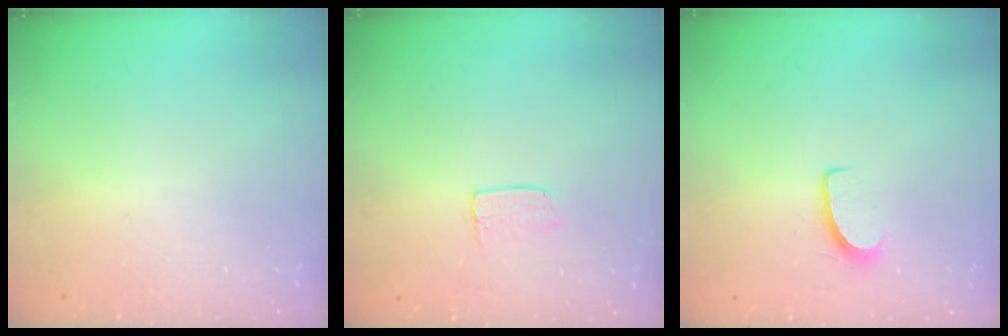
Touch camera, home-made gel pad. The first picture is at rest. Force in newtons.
{"total": 3.6, "press": 3.6, "slide": 0.3}
{"total": 6.7, "press": 6.7, "slide": 0.5}